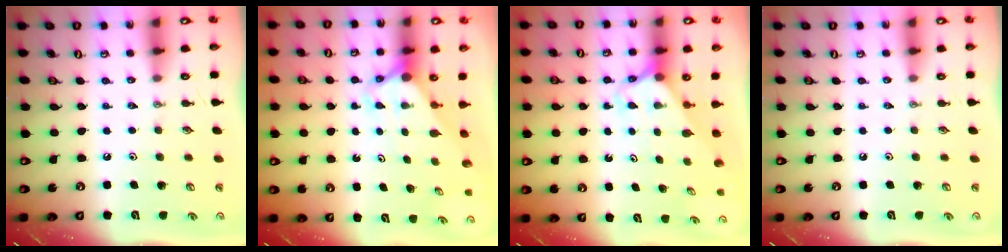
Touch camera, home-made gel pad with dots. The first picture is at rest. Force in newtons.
{"total": 2.7, "press": 2.7, "slide": 0.2}
{"total": 2.4, "press": 2.4, "slide": 0.1}
{"total": 0.0}